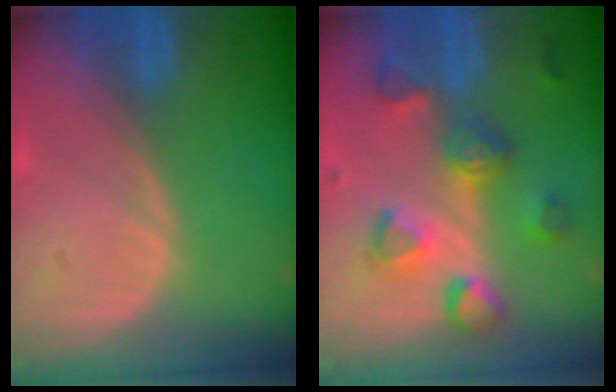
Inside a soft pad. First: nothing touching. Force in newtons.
{"total": 8.1, "press": 7.8, "slide": 2.3}